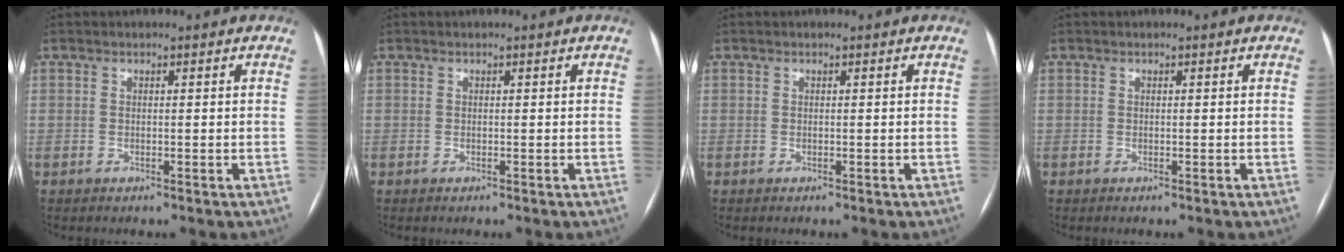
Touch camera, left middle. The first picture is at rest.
{"total": 0.0}
{"total": 0.0}
{"total": 0.0}